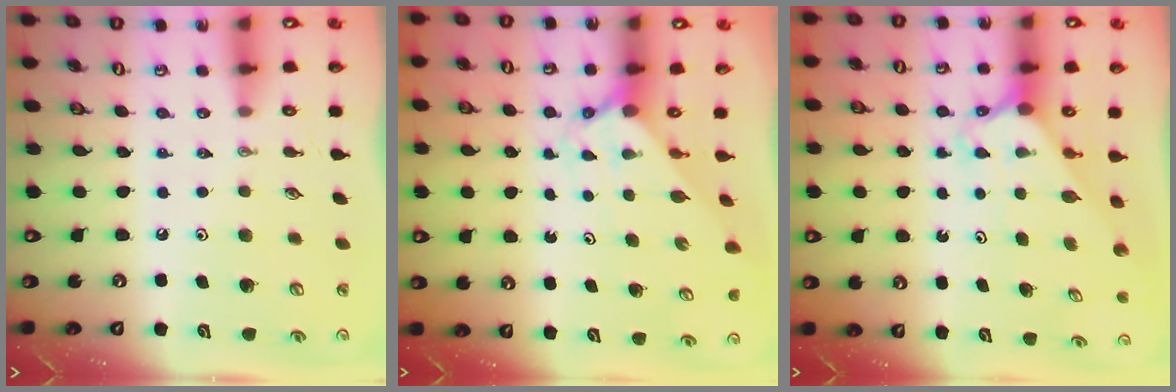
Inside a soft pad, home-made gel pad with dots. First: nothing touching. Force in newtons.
{"total": 2.0, "press": 2.0, "slide": 0.2}
{"total": 2.2, "press": 2.2, "slide": 0.2}